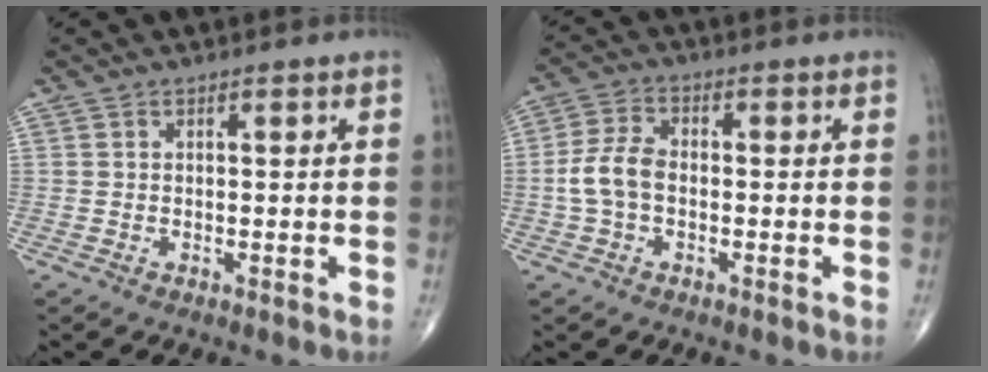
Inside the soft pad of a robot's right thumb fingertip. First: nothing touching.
{"total": 6.6, "force": [-0.9, 4.1, 5.0], "torque": [-0.109, 0.022, -0.023]}